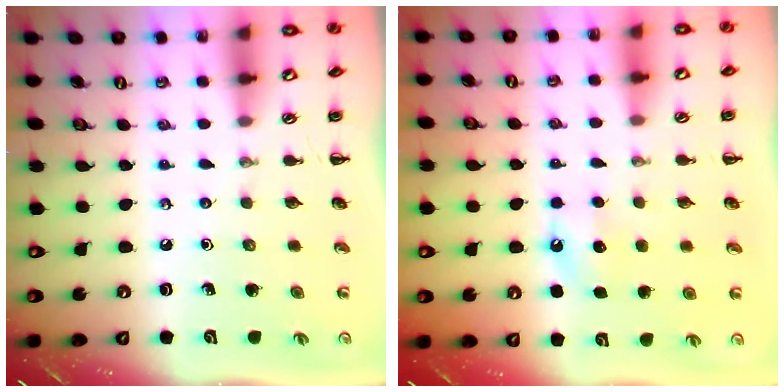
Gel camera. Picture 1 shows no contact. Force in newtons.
{"total": 6.8, "press": 6.6, "slide": 1.8}